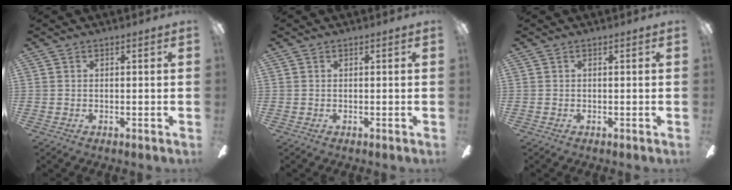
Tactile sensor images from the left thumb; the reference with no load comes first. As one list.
[{"total": 0.0}, {"total": 0.0}]